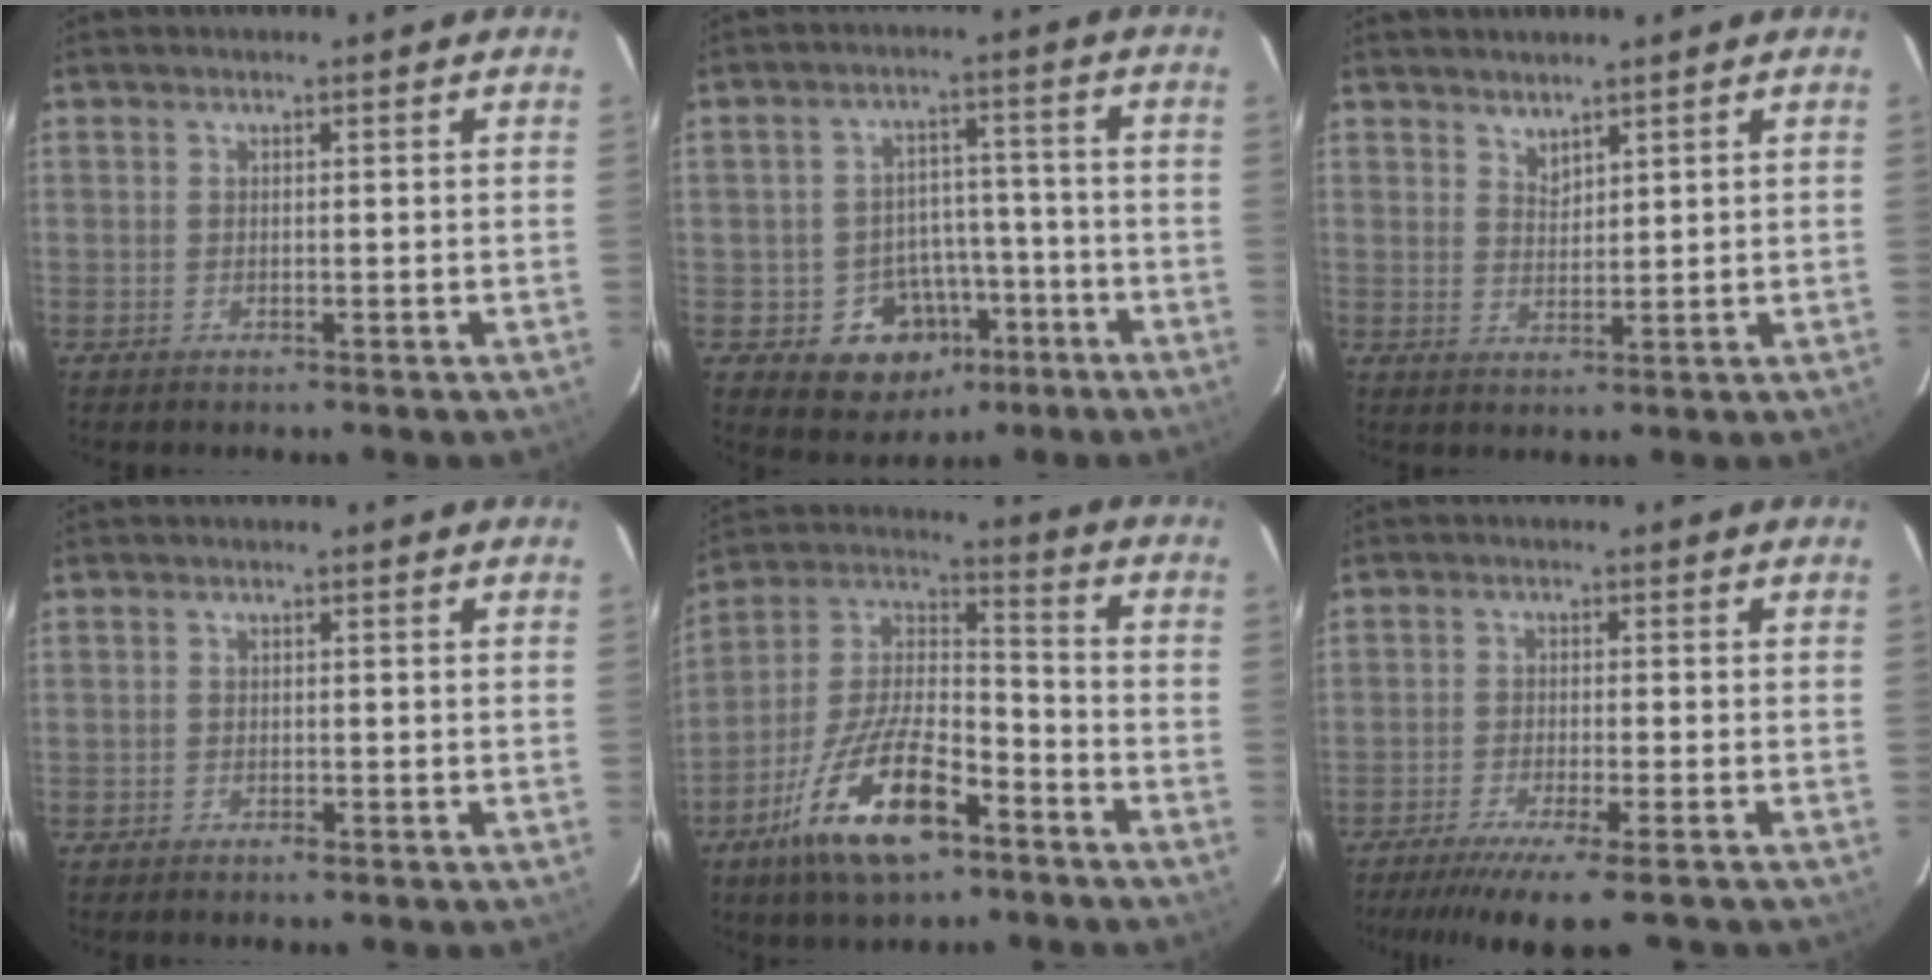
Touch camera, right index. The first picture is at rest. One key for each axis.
{"total": 10.6, "fx": -4.9, "fy": 8.6, "fz": 3.5, "tx": -0.066, "ty": 0.035, "tz": -0.045}
{"total": 2.5, "fx": 2.3, "fy": 0.7, "fz": 0.7, "tx": -0.008, "ty": 0.002, "tz": 0.042}
{"total": 0.8, "fx": -0.6, "fy": 0.4, "fz": 0.3, "tx": -0.009, "ty": 0.000, "tz": -0.012}
{"total": 18.0, "fx": -10.2, "fy": 6.9, "fz": 13.1, "tx": -0.269, "ty": -0.009, "tz": -0.183}
{"total": 10.2, "fx": -8.1, "fy": 0.3, "fz": 6.2, "tx": -0.129, "ty": -0.034, "tz": -0.135}